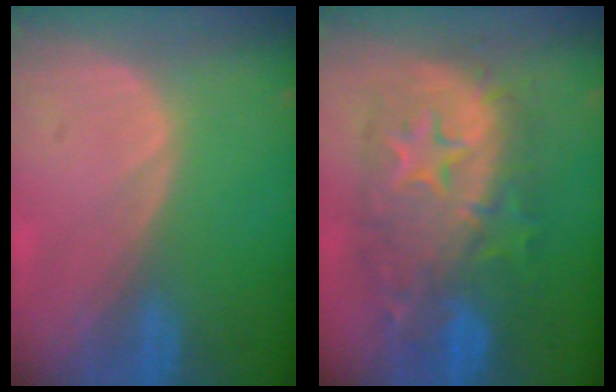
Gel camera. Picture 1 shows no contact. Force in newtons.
{"total": 12.4, "press": 12.3, "slide": 1.0}